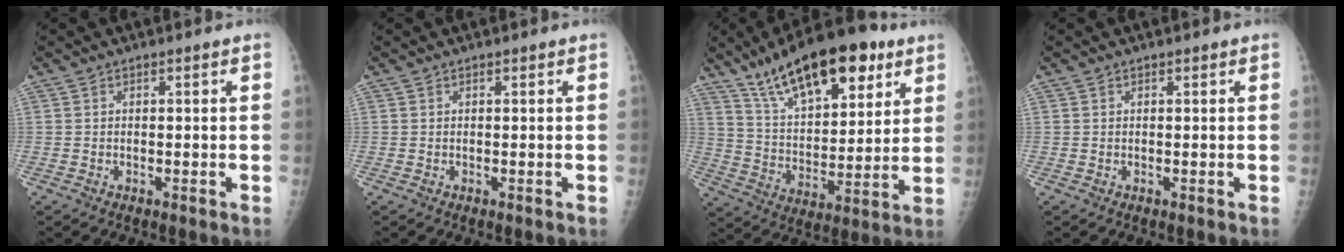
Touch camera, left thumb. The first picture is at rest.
{"total": 0.0}
{"total": 22.0, "force": [13.4, 9.2, 14.8], "torque": [-0.202, -0.044, 0.229]}
{"total": 0.0}